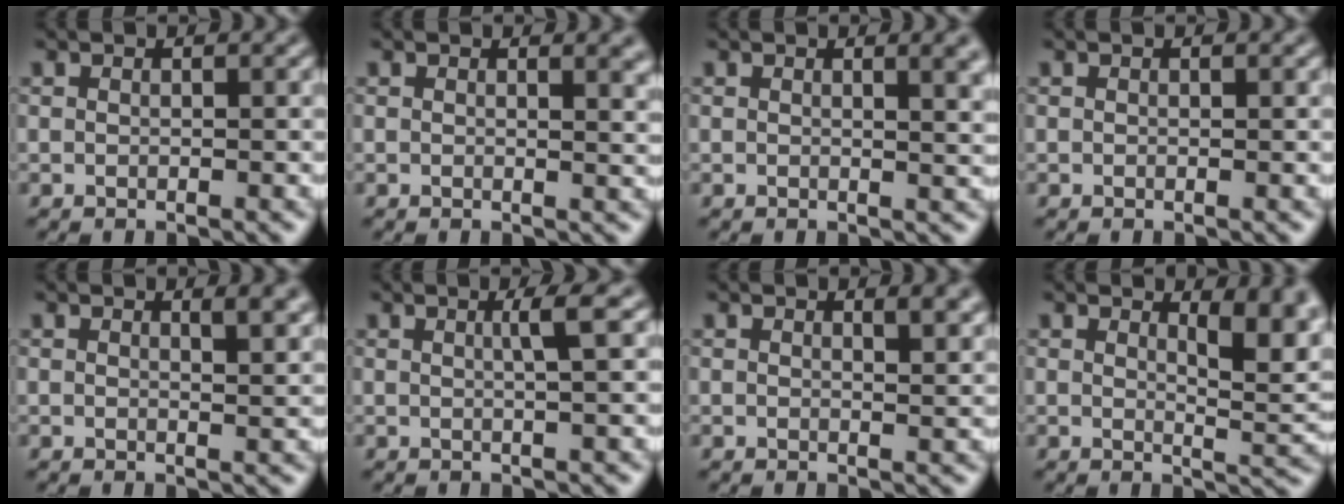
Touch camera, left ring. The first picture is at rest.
{"total": 2.2, "force": [1.1, 0.9, 1.7], "torque": [-0.011, 0.001, 0.015]}
{"total": 3.0, "force": [1.3, 1.2, 2.5], "torque": [-0.015, 0.005, 0.015]}
{"total": 0.0}
{"total": 2.5, "force": [1.4, 0.9, 1.9], "torque": [-0.012, 0.003, 0.019]}
{"total": 2.1, "force": [0.5, 0.3, 2.0], "torque": [-0.032, 0.004, 0.004]}
{"total": 2.1, "force": [1.2, 0.7, 1.6], "torque": [-0.012, 0.001, 0.018]}
{"total": 5.0, "force": [2.2, 1.8, 4.2], "torque": [-0.043, -0.004, 0.034]}